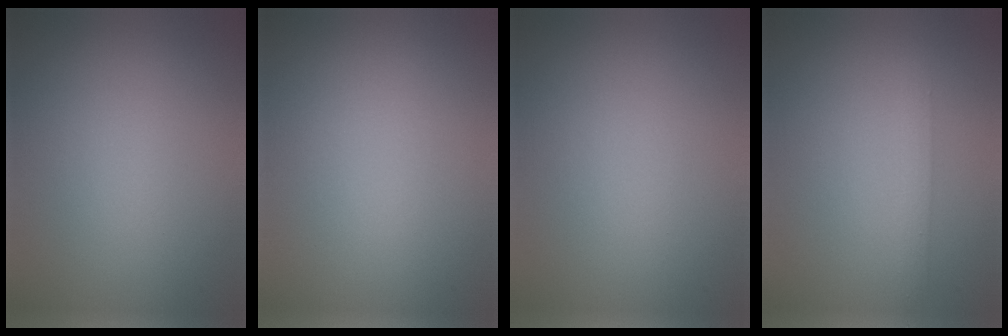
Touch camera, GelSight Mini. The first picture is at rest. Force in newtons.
{"total": 0.0}
{"total": 0.0}
{"total": 1.3, "press": 1.3, "slide": 0.0}